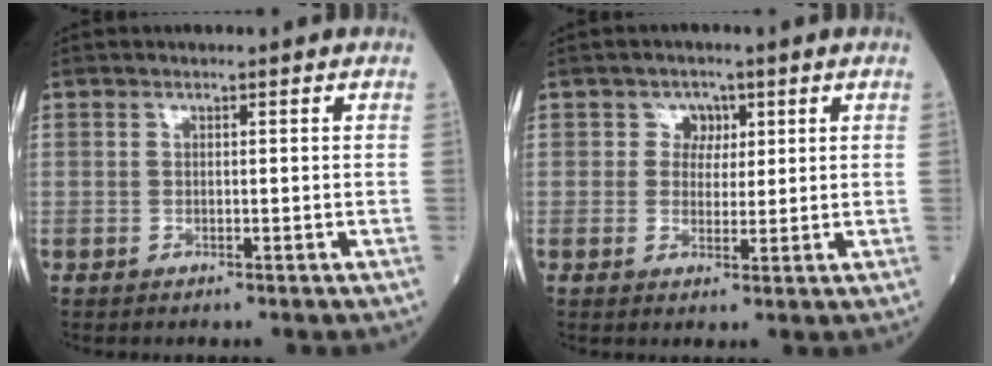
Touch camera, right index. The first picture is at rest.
{"total": 2.8, "force": [1.1, 2.4, 0.8], "torque": [-0.003, 0.002, 0.010]}